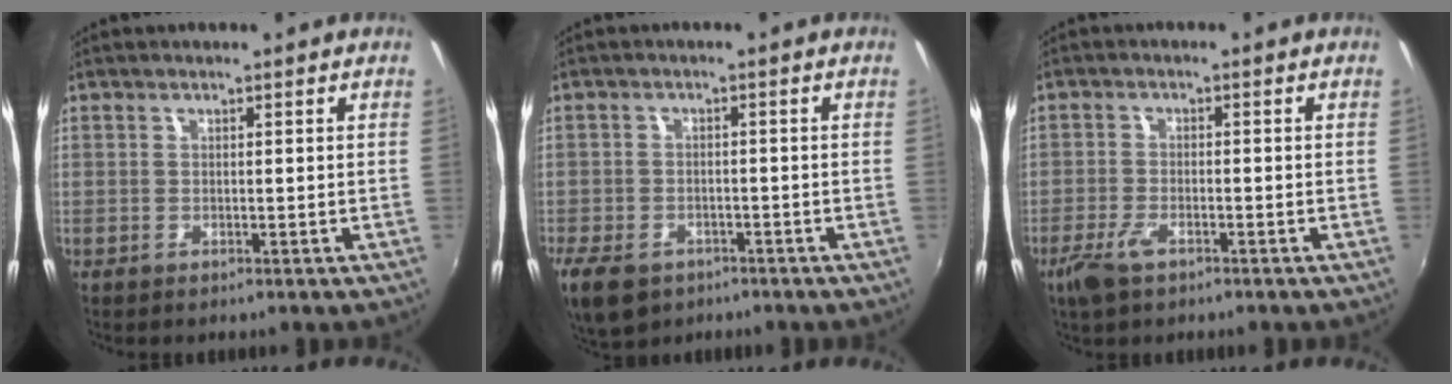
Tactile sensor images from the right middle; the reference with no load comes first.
{"total": 9.1, "force": [-5.7, 5.5, 4.5], "torque": [-0.117, -0.025, -0.100]}
{"total": 4.8, "force": [-3.1, 1.8, 3.2], "torque": [-0.085, -0.009, -0.061]}